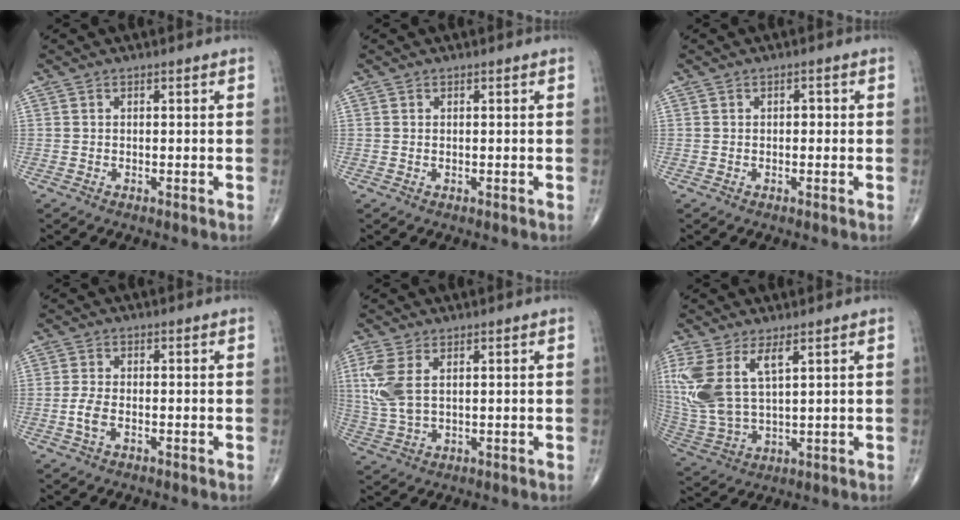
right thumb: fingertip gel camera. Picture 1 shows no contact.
{"total": 0.0}
{"total": 1.1, "force": [0.0, 0.8, 0.8], "torque": [-0.005, 0.005, -0.004]}
{"total": 2.9, "force": [-0.9, 1.5, 2.3], "torque": [-0.054, 0.006, -0.021]}
{"total": 7.3, "force": [2.1, 3.8, 5.9], "torque": [-0.154, -0.001, 0.051]}
{"total": 13.2, "force": [5.0, 5.8, 10.8], "torque": [-0.250, -0.016, 0.116]}